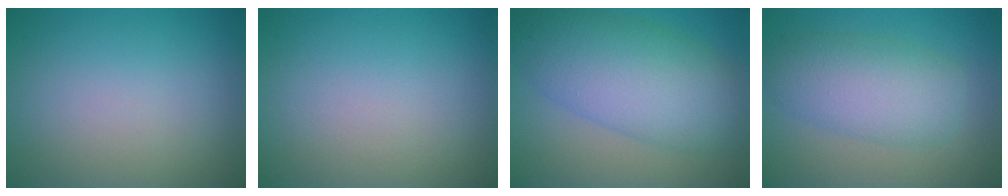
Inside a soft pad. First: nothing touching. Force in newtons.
{"total": 0.0}
{"total": 9.2, "press": 9.2, "slide": 0.1}
{"total": 5.6, "press": 5.6, "slide": 0.1}